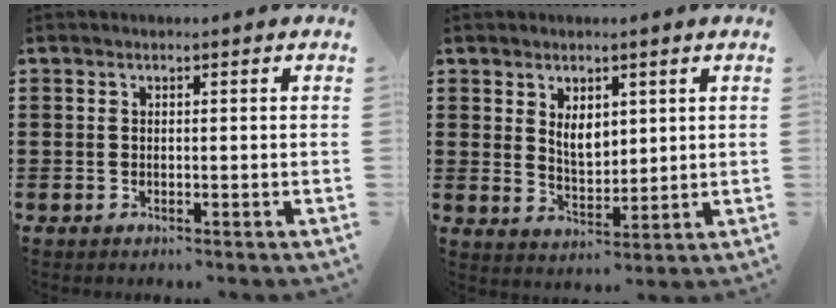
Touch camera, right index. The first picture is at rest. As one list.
[{"total": 3.9, "force": [1.9, 2.2, 2.6], "torque": [-0.050, 0.003, 0.033]}]